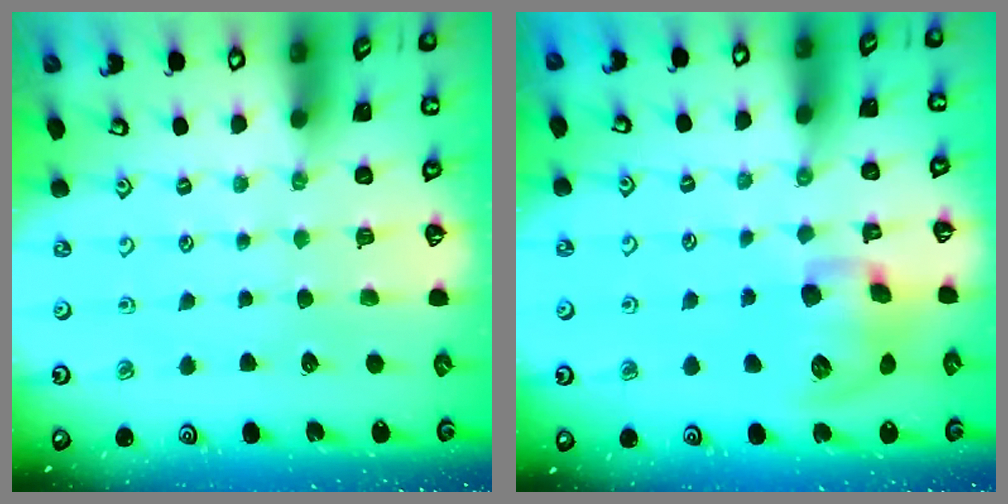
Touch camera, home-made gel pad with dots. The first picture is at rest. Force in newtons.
{"total": 12.2, "press": 12.1, "slide": 1.4}